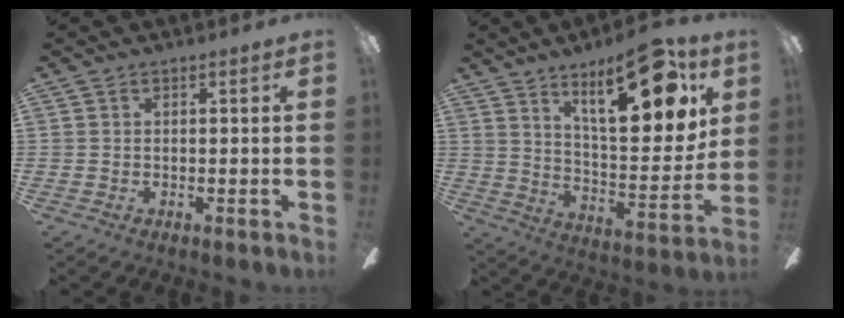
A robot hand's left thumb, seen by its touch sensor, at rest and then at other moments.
{"total": 22.7, "force": [12.9, 8.3, 16.7], "torque": [-0.239, -0.068, 0.203]}